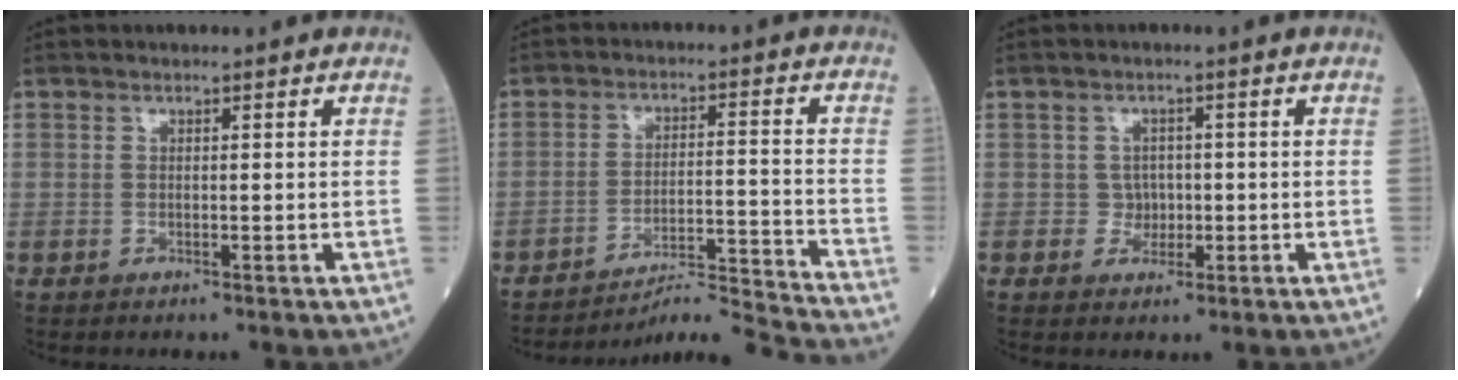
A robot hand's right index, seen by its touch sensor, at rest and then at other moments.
{"total": 10.3, "force": [-9.6, -3.9, -0.1], "torque": [0.002, 0.014, -0.161]}
{"total": 2.3, "force": [-0.4, 2.2, 0.4], "torque": [0.004, 0.008, -0.007]}